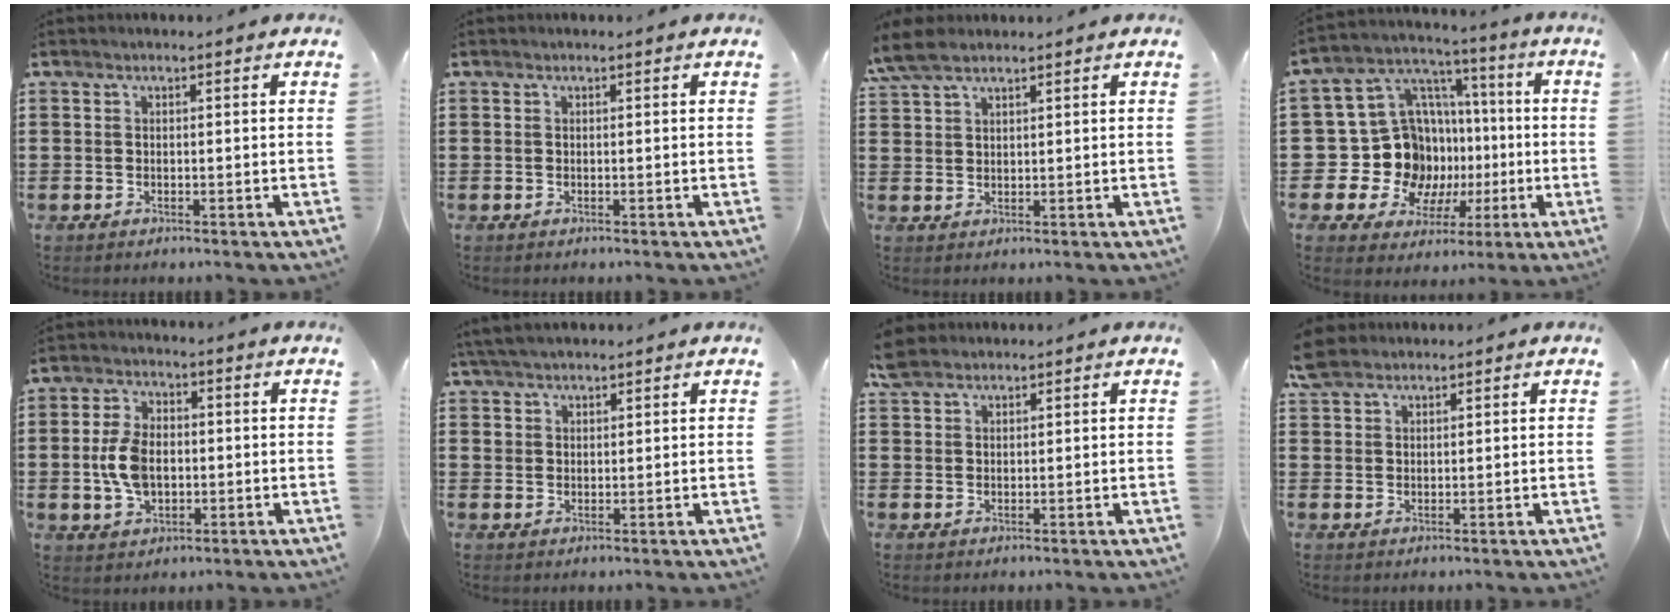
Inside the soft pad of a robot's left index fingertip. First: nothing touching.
{"total": 0.0}
{"total": 4.7, "force": [3.4, 1.8, 2.7], "torque": [-0.068, 0.002, 0.063]}
{"total": 15.6, "force": [-1.8, 14.2, 6.2], "torque": [-0.151, -0.021, -0.001]}
{"total": 7.0, "force": [-0.4, 4.4, 5.5], "torque": [-0.137, 0.001, -0.015]}
{"total": 4.0, "force": [3.5, 1.4, 1.2], "torque": [-0.034, -0.001, 0.068]}
{"total": 3.4, "force": [2.8, 1.5, 1.2], "torque": [-0.032, 0.005, 0.055]}
{"total": 3.9, "force": [3.2, 1.8, 1.3], "torque": [-0.035, 0.004, 0.063]}